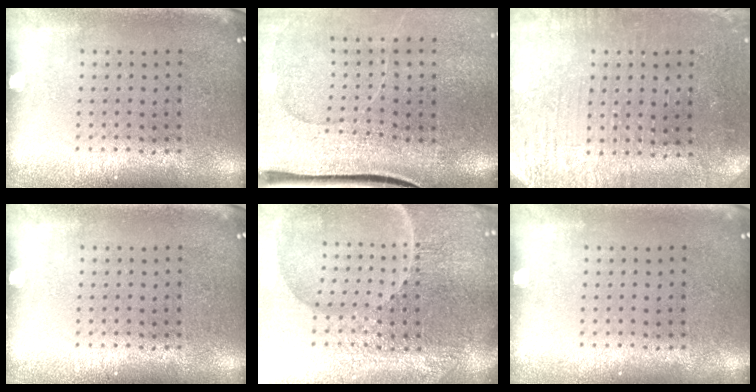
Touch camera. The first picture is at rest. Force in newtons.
{"total": 4.0, "press": 3.3, "slide": 2.3}
{"total": 3.0, "press": 2.8, "slide": 1.0}
{"total": 0.0}
{"total": 5.6, "press": 5.3, "slide": 1.9}
{"total": 0.0}